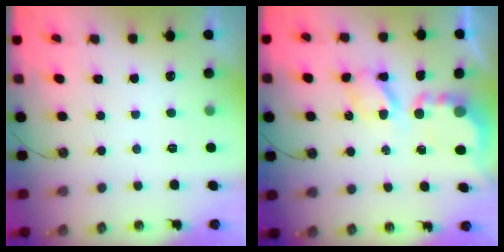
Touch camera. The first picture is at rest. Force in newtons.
{"total": 6.8, "press": 6.8, "slide": 0.5}